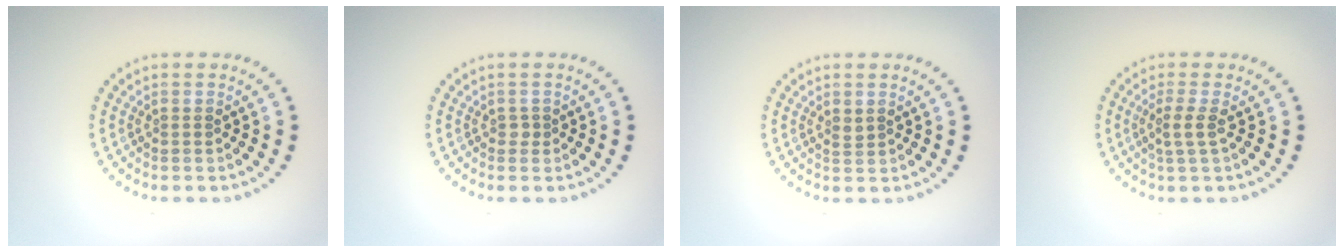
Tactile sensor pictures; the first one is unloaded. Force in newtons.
{"total": 0.5, "press": 0.4, "slide": 0.3}
{"total": 0.7, "press": 0.6, "slide": 0.3}
{"total": 1.7, "press": 1.3, "slide": 1.1}